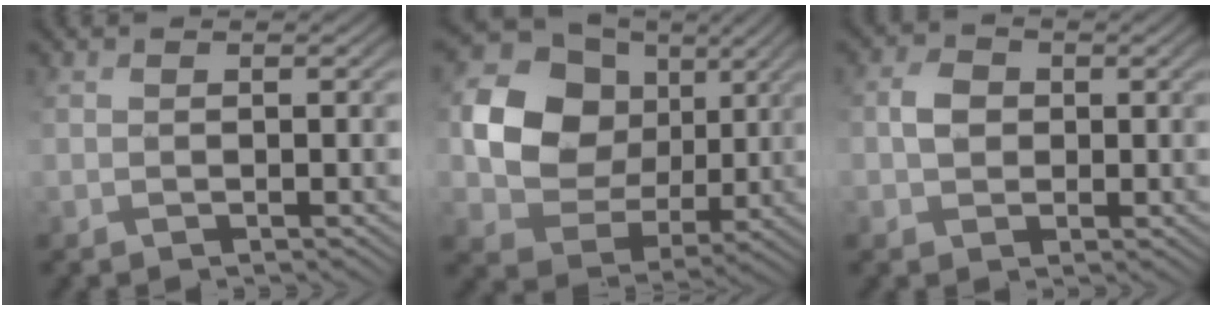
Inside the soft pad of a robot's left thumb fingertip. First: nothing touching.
{"total": 14.7, "force": [4.2, 12.3, 6.9], "torque": [-0.196, 0.025, 0.096]}
{"total": 2.4, "force": [0.4, 2.2, 0.8], "torque": [-0.019, 0.011, 0.002]}